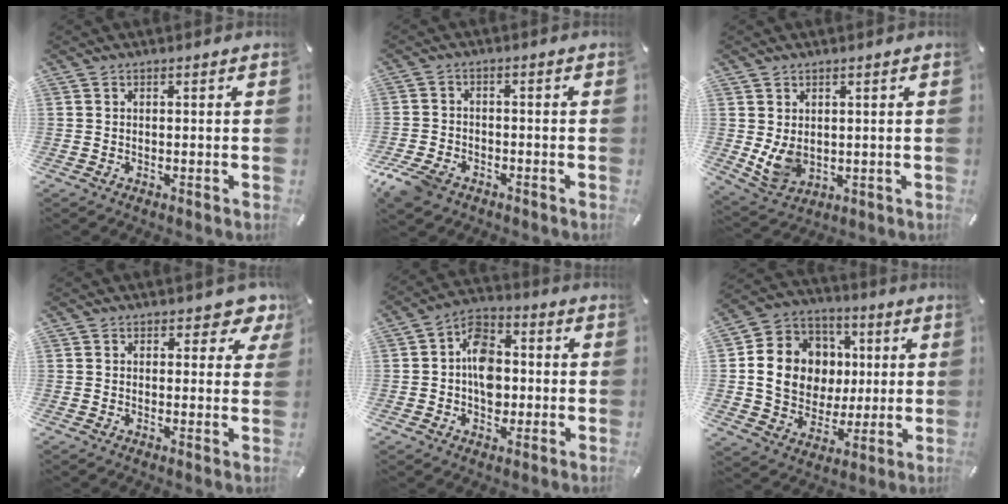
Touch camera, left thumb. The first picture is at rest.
{"total": 6.0, "force": [-4.1, 3.6, 2.4], "torque": [-0.065, 0.014, -0.082]}
{"total": 6.7, "force": [1.4, 5.3, 3.8], "torque": [-0.090, -0.014, 0.025]}
{"total": 4.1, "force": [2.6, 2.4, 2.1], "torque": [-0.010, -0.012, 0.037]}
{"total": 10.1, "force": [-0.9, 7.6, 6.6], "torque": [-0.108, 0.015, -0.014]}
{"total": 15.1, "force": [1.2, 13.8, 6.1], "torque": [-0.117, 0.011, 0.030]}